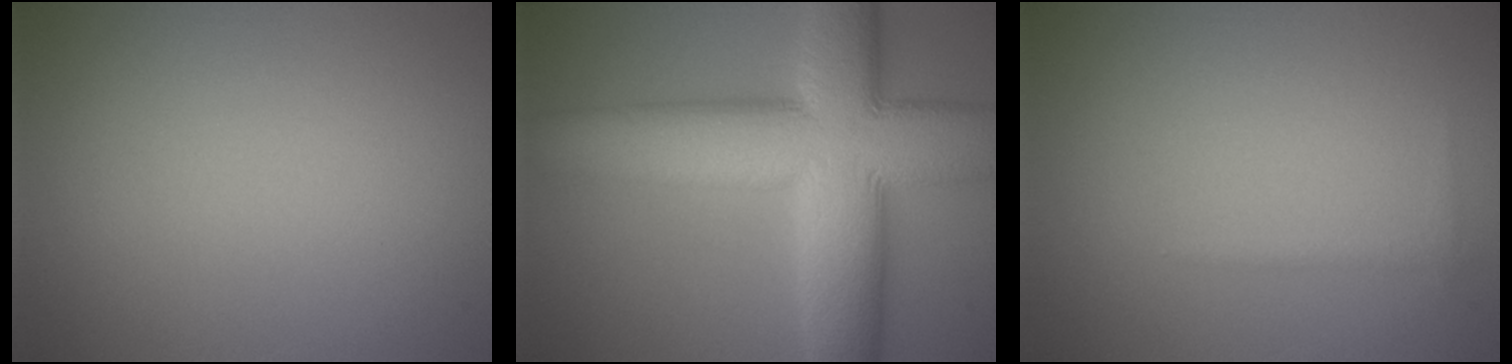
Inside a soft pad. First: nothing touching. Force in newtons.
{"total": 13.7, "press": 13.7, "slide": 0.5}
{"total": 0.6, "press": 0.6, "slide": 0.1}